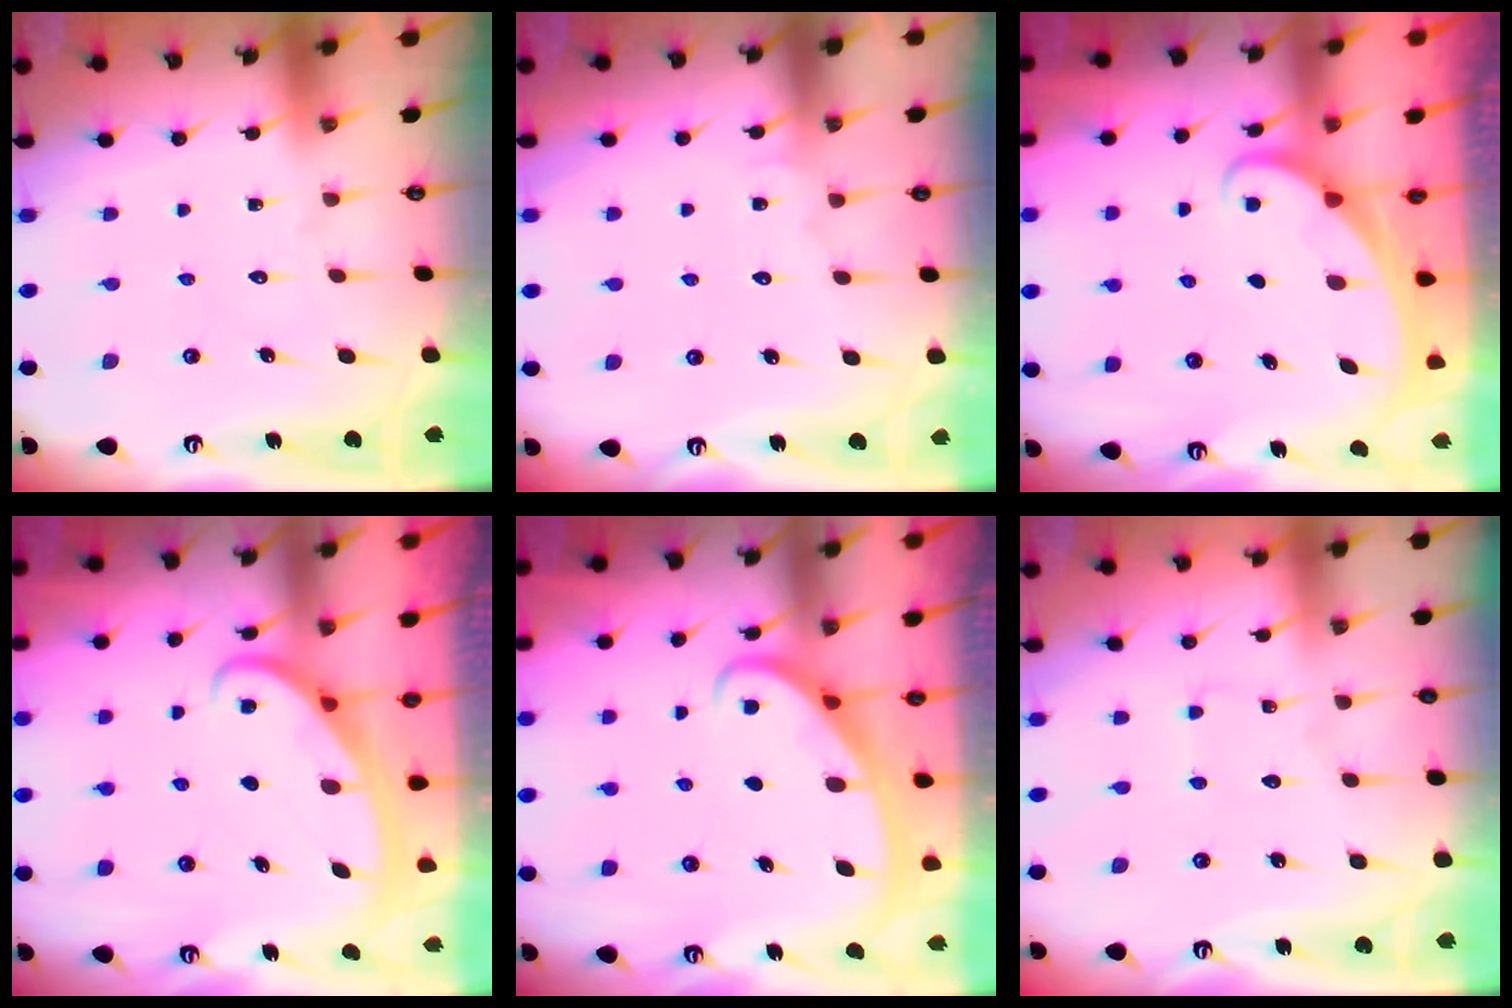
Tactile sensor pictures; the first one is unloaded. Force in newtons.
{"total": 4.1, "press": 4.1, "slide": 0.2}
{"total": 1.8, "press": 1.8, "slide": 0.1}
{"total": 2.6, "press": 2.5, "slide": 0.4}
{"total": 2.6, "press": 2.6, "slide": 0.3}
{"total": 1.1, "press": 1.1, "slide": 0.2}